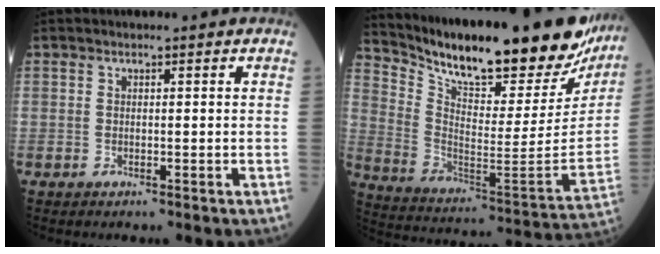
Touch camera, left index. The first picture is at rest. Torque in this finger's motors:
{"motor_torque": [0.31, -0.92, 0.71, 0.15]}